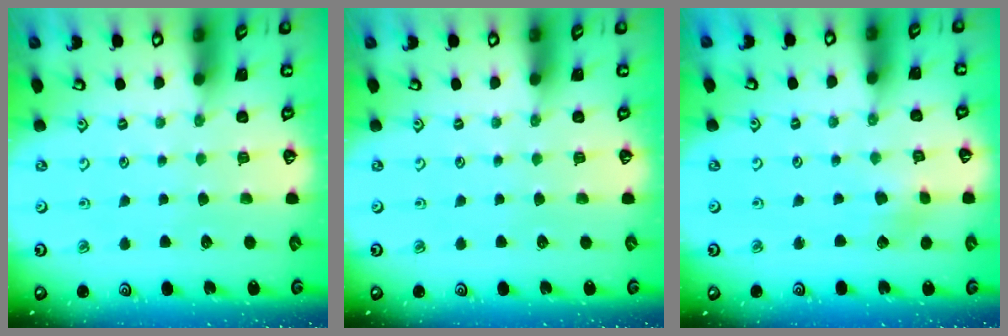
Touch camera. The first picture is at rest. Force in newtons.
{"total": 0.0}
{"total": 2.6, "press": 2.6, "slide": 0.3}